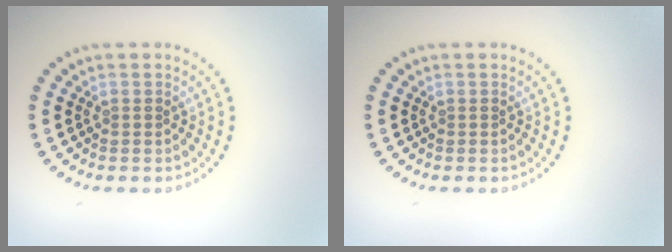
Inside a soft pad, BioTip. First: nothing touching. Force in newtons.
{"total": 0.0}